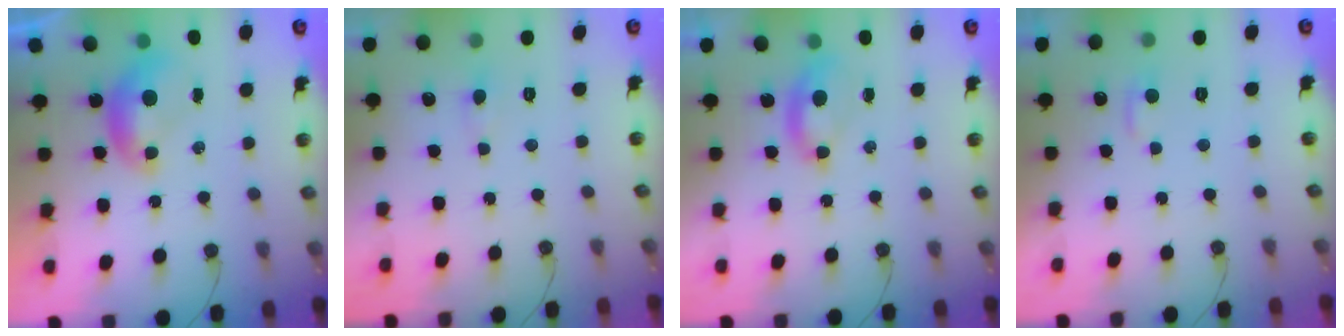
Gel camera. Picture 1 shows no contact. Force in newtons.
{"total": 0.8, "press": 0.7, "slide": 0.3}
{"total": 1.5, "press": 1.4, "slide": 0.6}
{"total": 2.9, "press": 2.9, "slide": 0.4}